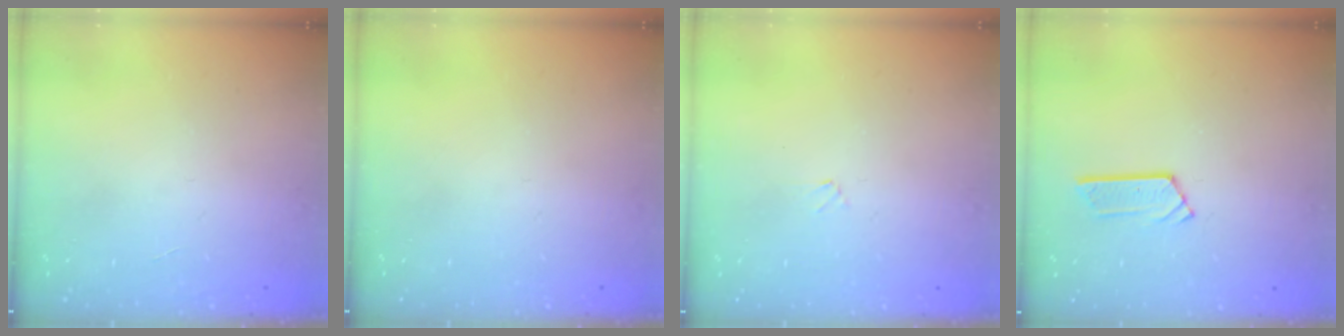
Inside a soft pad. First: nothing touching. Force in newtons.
{"total": 0.0}
{"total": 0.9, "press": 0.9, "slide": 0.2}
{"total": 4.3, "press": 4.2, "slide": 0.3}